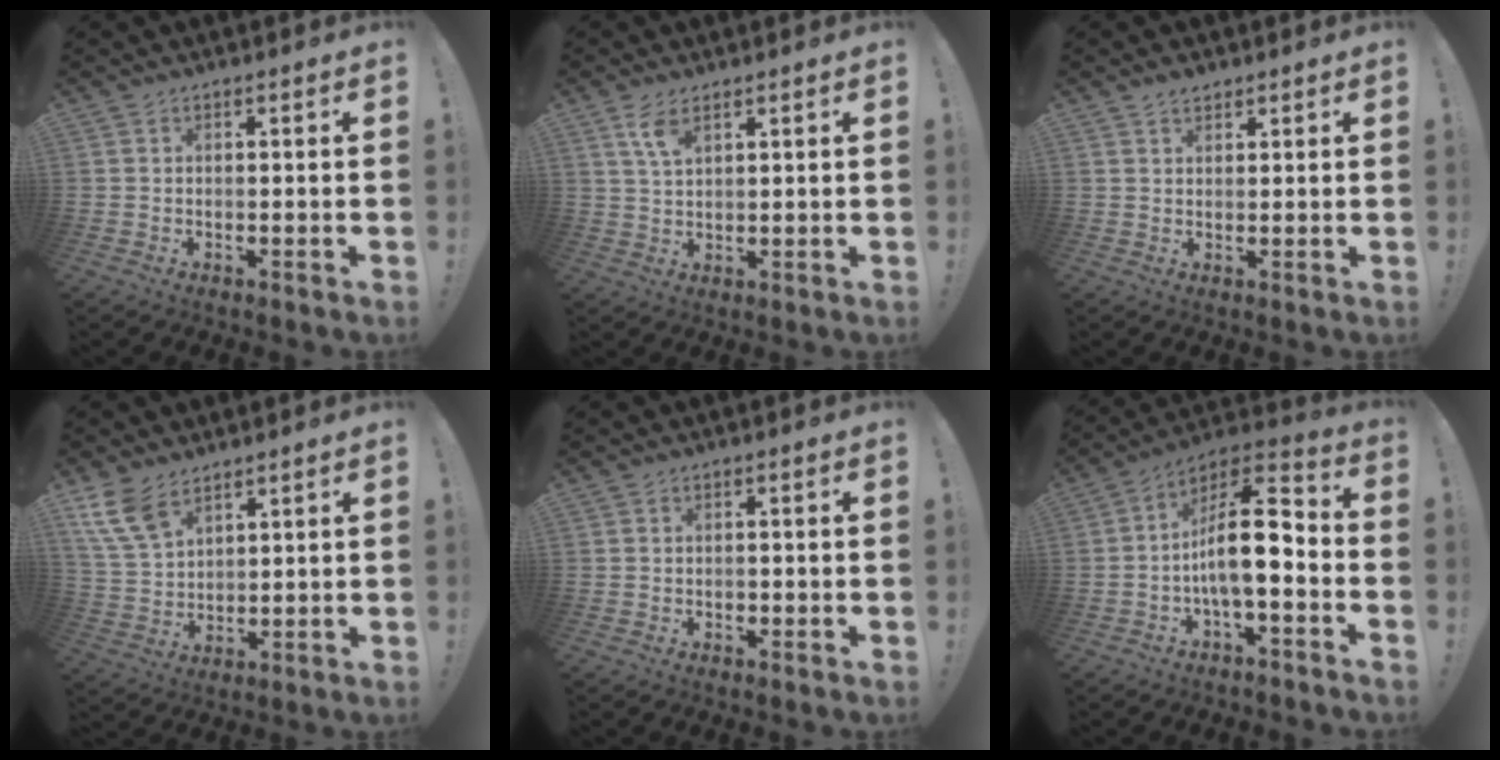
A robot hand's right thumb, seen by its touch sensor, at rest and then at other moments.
{"total": 5.6, "force": [3.4, 2.2, 3.9], "torque": [-0.068, -0.014, 0.061]}
{"total": 2.4, "force": [2.0, 1.2, 0.6], "torque": [-0.004, -0.013, 0.036]}
{"total": 9.9, "force": [6.8, 5.1, 5.2], "torque": [-0.109, -0.030, 0.133]}
{"total": 1.0, "force": [-0.6, 0.7, 0.3], "torque": [-0.014, 0.006, -0.010]}
{"total": 15.4, "force": [-2.3, 5.8, 14.0], "torque": [-0.236, 0.015, -0.036]}